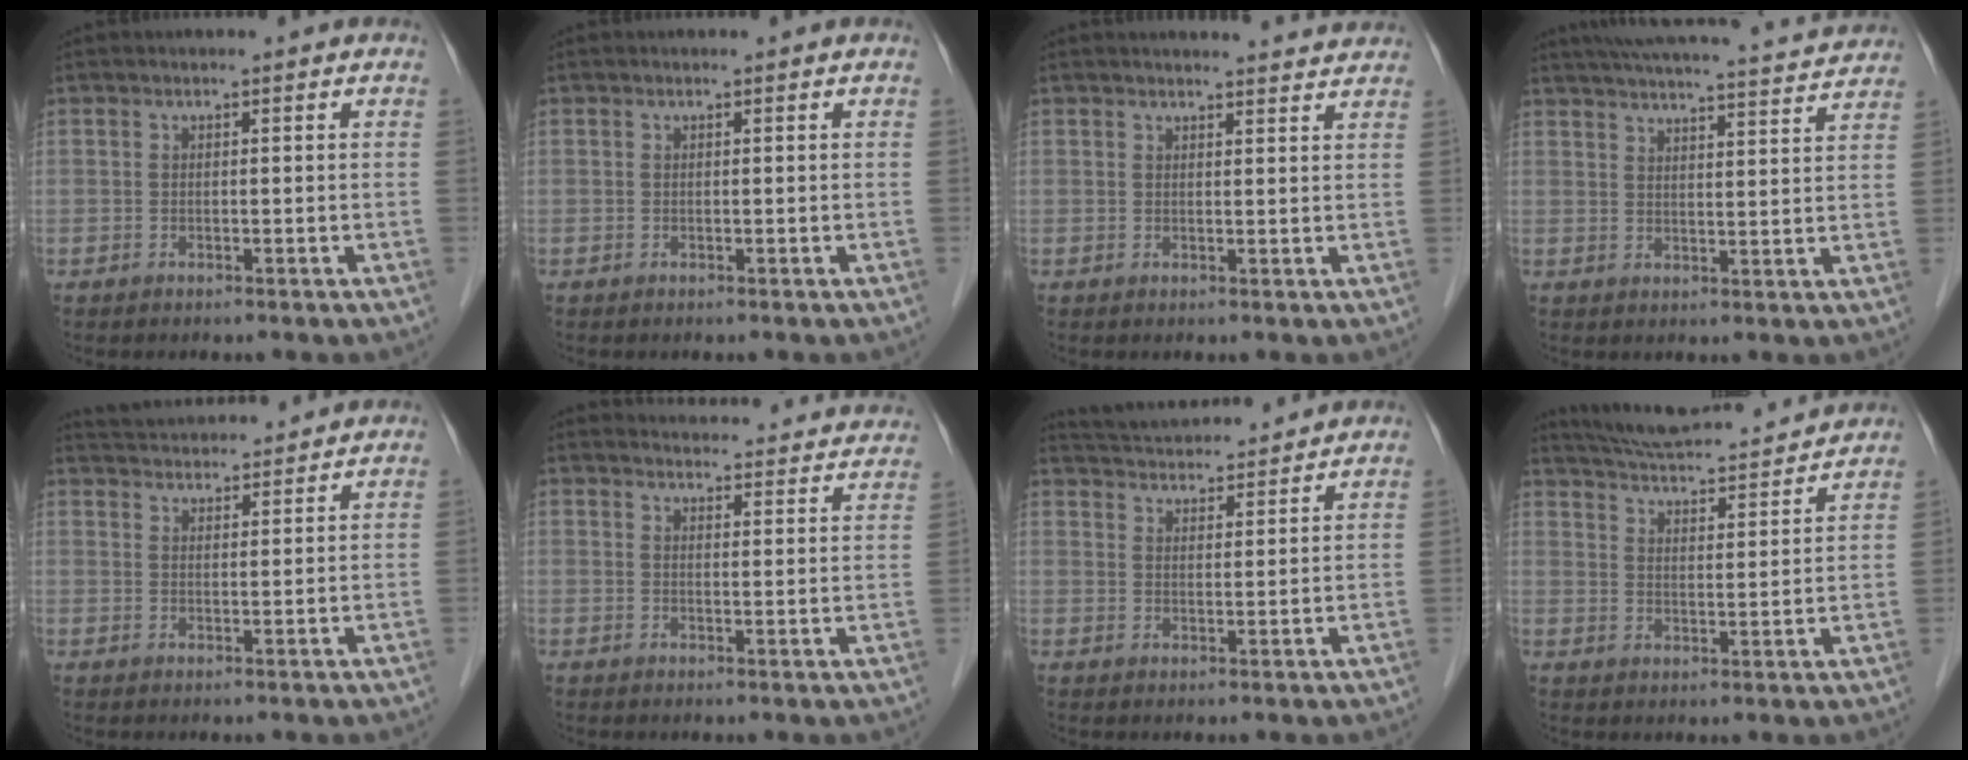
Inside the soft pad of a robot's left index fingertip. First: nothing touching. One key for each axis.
{"total": 0.0}
{"total": 7.8, "fx": 7.6, "fy": 0.6, "fz": 1.7, "tx": -0.015, "ty": 0.005, "tz": 0.073}
{"total": 21.1, "fx": 19.7, "fy": 1.6, "fz": 7.4, "tx": -0.120, "ty": 0.005, "tz": 0.254}
{"total": 9.5, "fx": 9.2, "fy": 1.1, "fz": 2.1, "tx": -0.040, "ty": 0.028, "tz": 0.136}
{"total": 19.2, "fx": 18.8, "fy": 3.1, "fz": 3.0, "tx": -0.023, "ty": -0.028, "tz": 0.207}
{"total": 12.0, "fx": 11.5, "fy": 1.6, "fz": 3.1, "tx": -0.059, "ty": 0.026, "tz": 0.172}
{"total": 17.6, "fx": 16.6, "fy": 1.9, "fz": 5.6, "tx": -0.092, "ty": 0.017, "tz": 0.238}